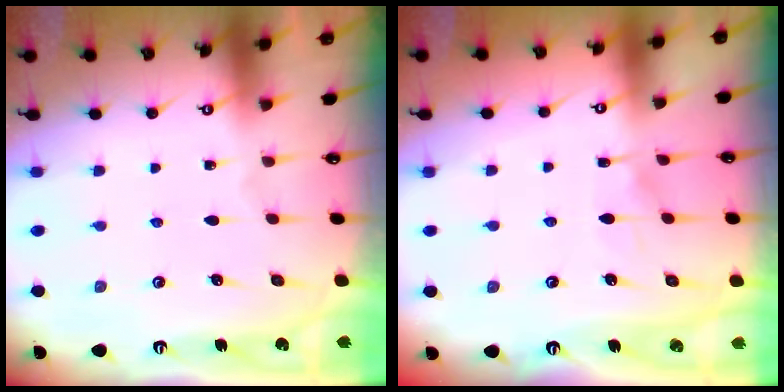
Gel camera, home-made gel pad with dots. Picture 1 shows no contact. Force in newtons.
{"total": 4.4, "press": 4.3, "slide": 0.4}